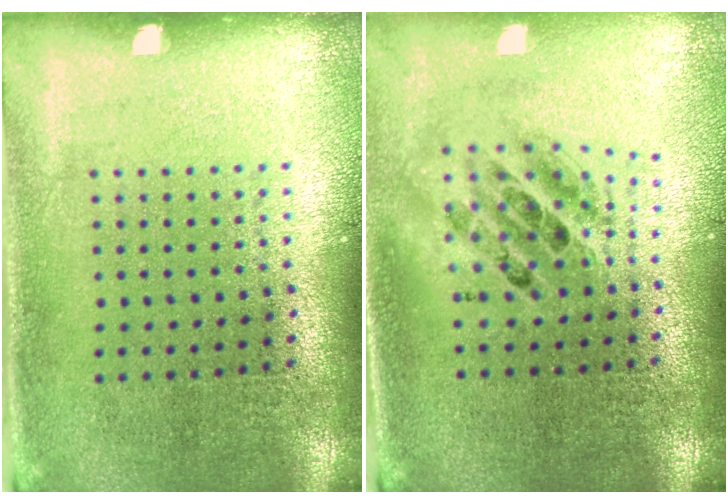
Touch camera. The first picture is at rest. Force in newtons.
{"total": 1.8, "press": 1.4, "slide": 1.1}